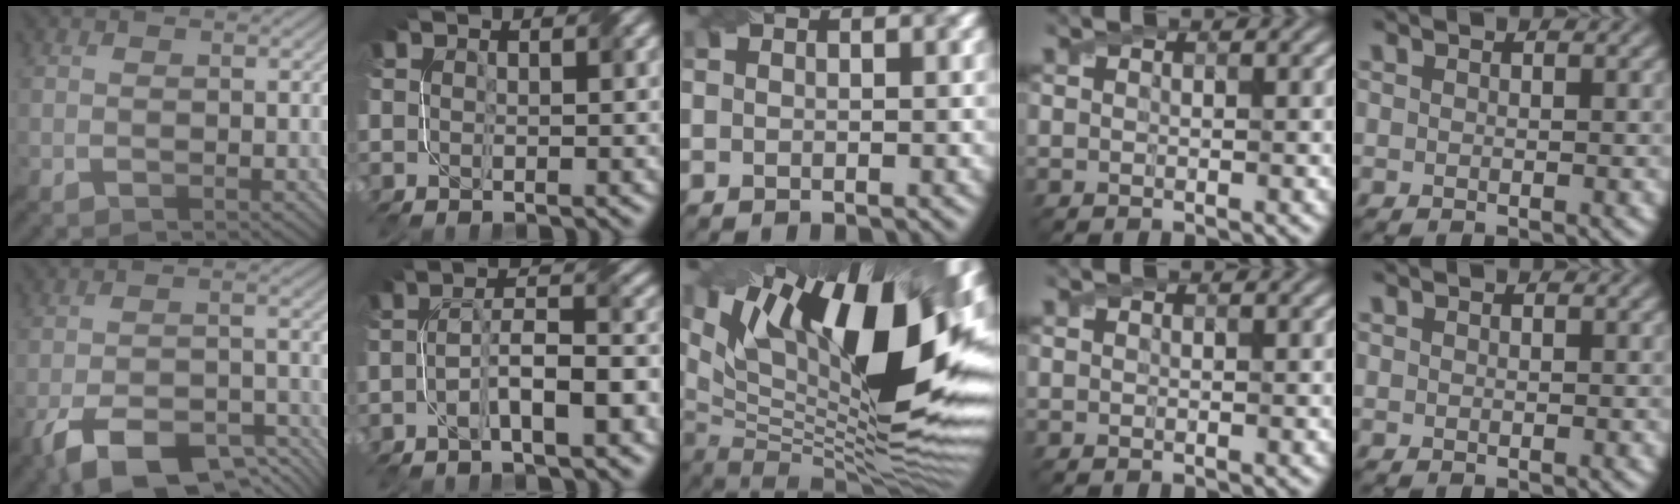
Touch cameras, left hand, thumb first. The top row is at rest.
{"thumb": {"total": 11.9, "force": [-7.6, 4.6, 8.0], "torque": [-0.144, -0.007, -0.137]}, "index": {"total": 5.7, "force": [-2.4, 1.4, 4.9], "torque": [-0.086, 0.016, -0.045]}, "middle": {"total": 19.2, "force": [6.4, 8.0, 16.3], "torque": [-0.239, 0.029, 0.103]}}